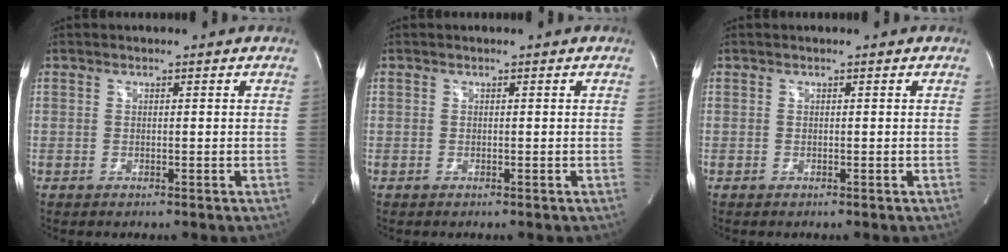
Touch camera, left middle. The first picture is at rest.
{"total": 0.0}
{"total": 0.0}